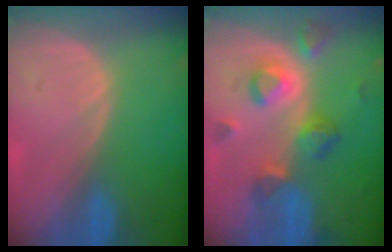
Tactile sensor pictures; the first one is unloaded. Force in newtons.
{"total": 7.4, "press": 7.3, "slide": 1.1}